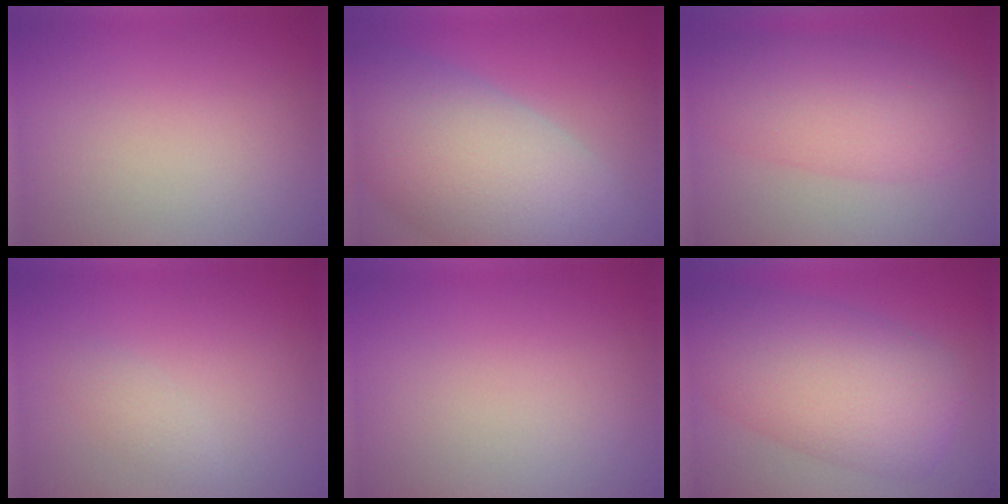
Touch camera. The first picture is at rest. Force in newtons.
{"total": 13.2, "press": 13.1, "slide": 1.2}
{"total": 6.9, "press": 6.9, "slide": 0.1}
{"total": 1.3, "press": 1.3, "slide": 0.1}
{"total": 0.0}
{"total": 10.2, "press": 10.2, "slide": 0.1}